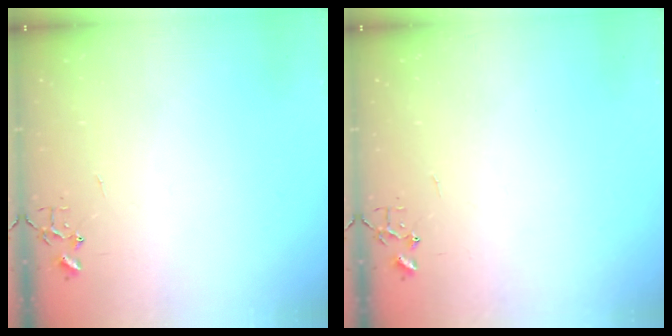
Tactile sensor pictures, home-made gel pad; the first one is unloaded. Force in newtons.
{"total": 0.0}